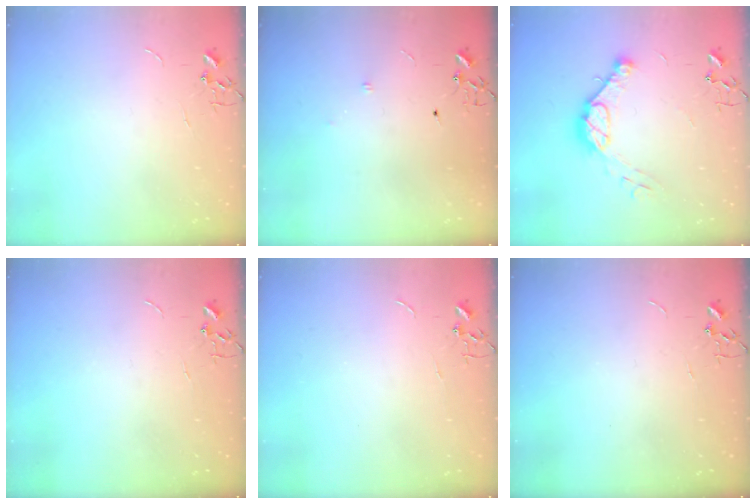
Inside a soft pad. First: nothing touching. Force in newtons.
{"total": 4.1, "press": 4.0, "slide": 0.6}
{"total": 12.5, "press": 12.4, "slide": 0.9}
{"total": 0.0}
{"total": 0.0}
{"total": 0.0}